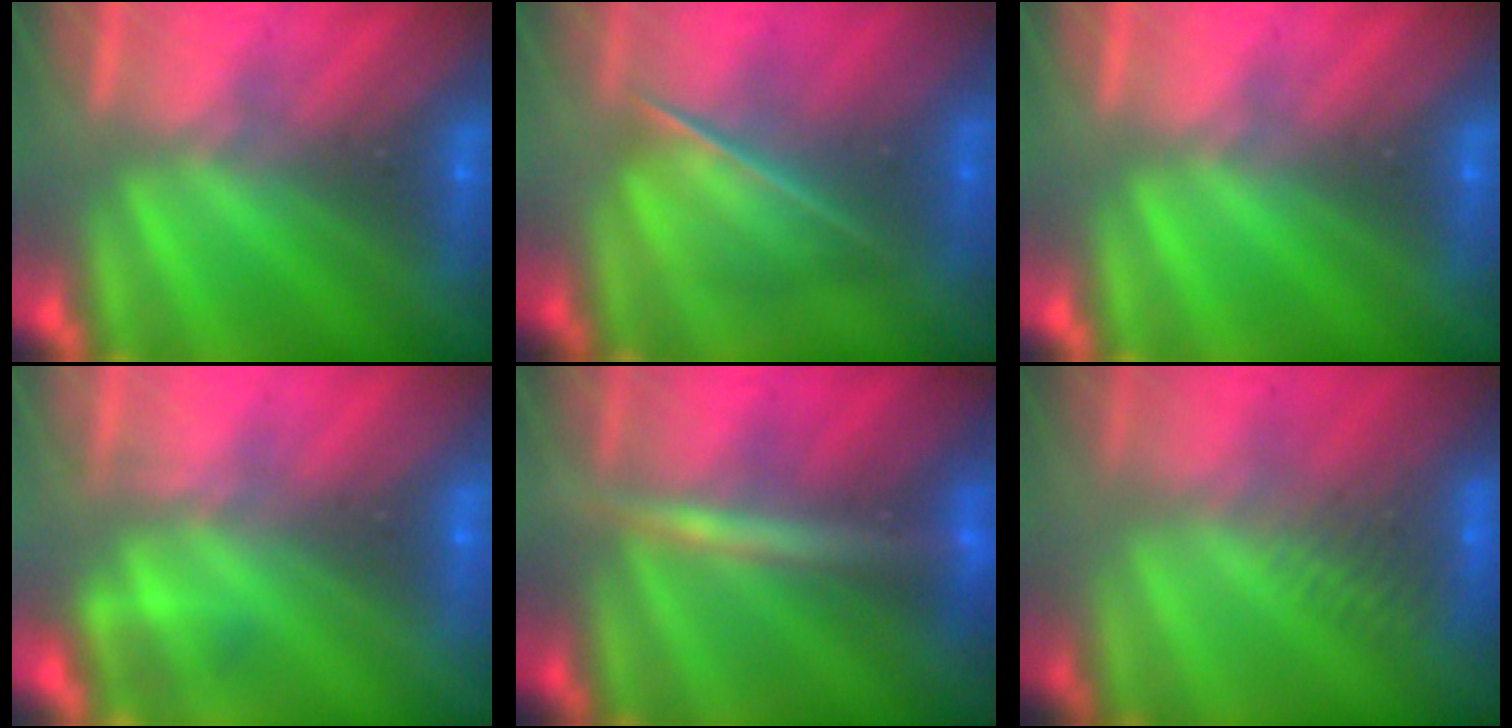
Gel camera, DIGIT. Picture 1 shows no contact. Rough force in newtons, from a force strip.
{"total": 2.7}
{"total": 0.0}
{"total": 2.2}
{"total": 2.6}
{"total": 3.4}